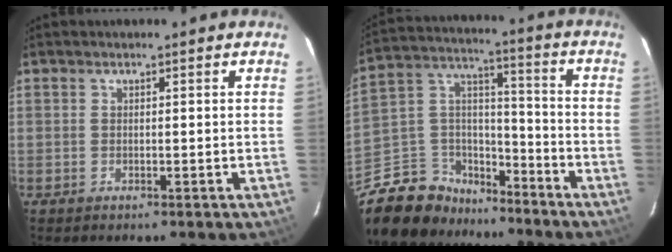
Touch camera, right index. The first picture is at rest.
{"total": 15.7, "force": [-12.3, 8.9, 4.2], "torque": [-0.113, 0.062, -0.206]}